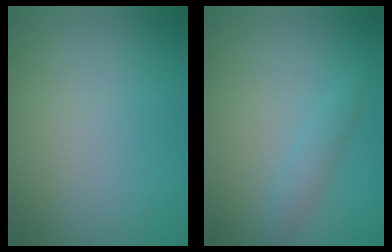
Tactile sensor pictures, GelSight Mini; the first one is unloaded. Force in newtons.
{"total": 1.7, "press": 1.6, "slide": 0.0}